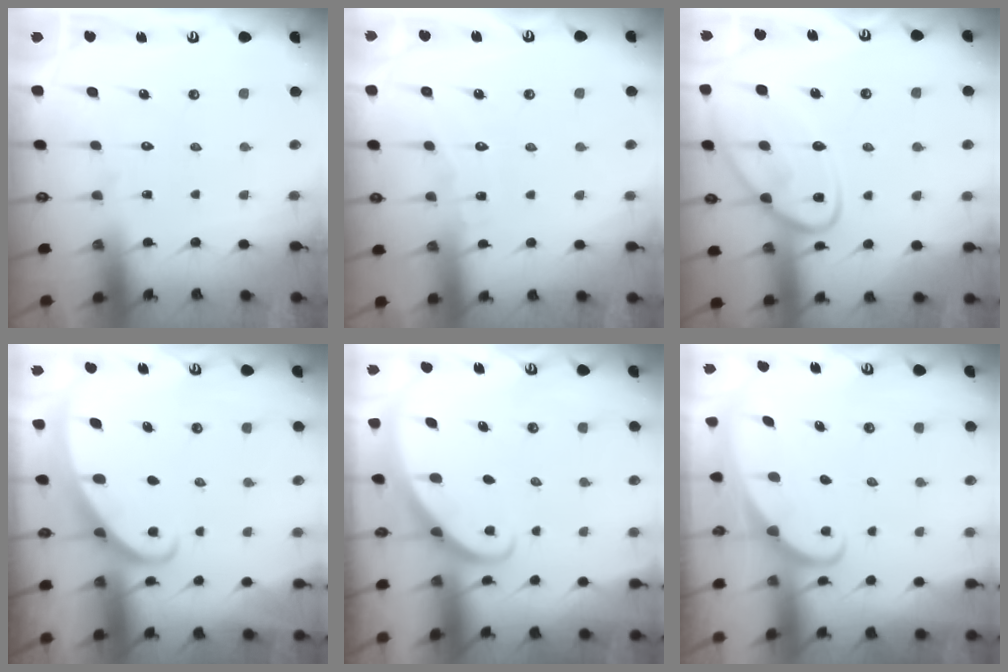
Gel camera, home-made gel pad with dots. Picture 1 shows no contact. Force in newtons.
{"total": 4.6, "press": 4.6, "slide": 0.5}
{"total": 14.0, "press": 14.0, "slide": 1.2}
{"total": 2.4, "press": 2.4, "slide": 0.2}
{"total": 2.9, "press": 2.9, "slide": 0.2}
{"total": 1.6, "press": 1.6, "slide": 0.1}